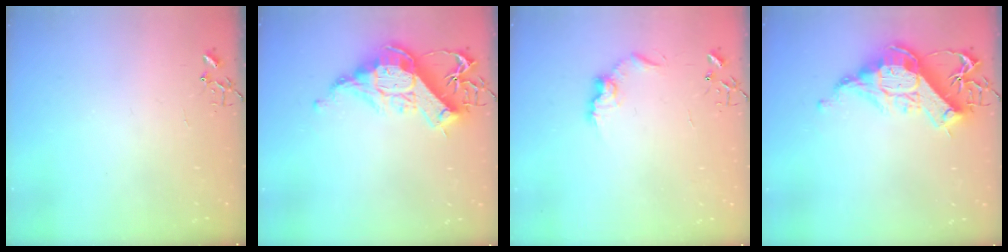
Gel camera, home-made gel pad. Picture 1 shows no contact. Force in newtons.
{"total": 14.8, "press": 14.7, "slide": 1.9}
{"total": 9.1, "press": 9.1, "slide": 0.3}
{"total": 14.8, "press": 14.7, "slide": 1.9}